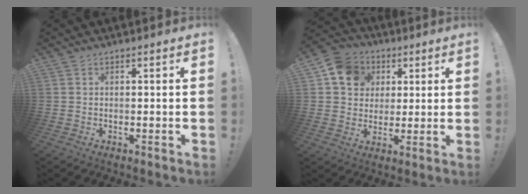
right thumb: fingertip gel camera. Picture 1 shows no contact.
{"total": 11.9, "force": [3.8, 10.3, 4.6], "torque": [-0.053, -0.012, 0.076]}